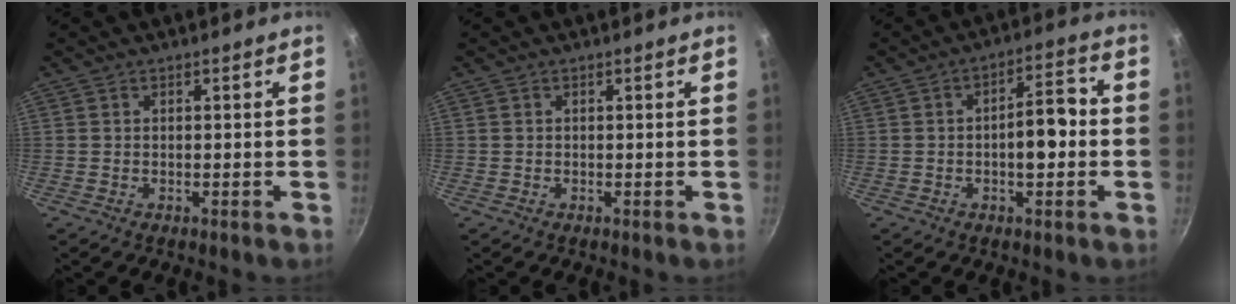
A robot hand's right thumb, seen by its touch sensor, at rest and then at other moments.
{"total": 0.0}
{"total": 7.6, "force": [-1.0, 3.3, 6.7], "torque": [-0.080, 0.030, -0.018]}